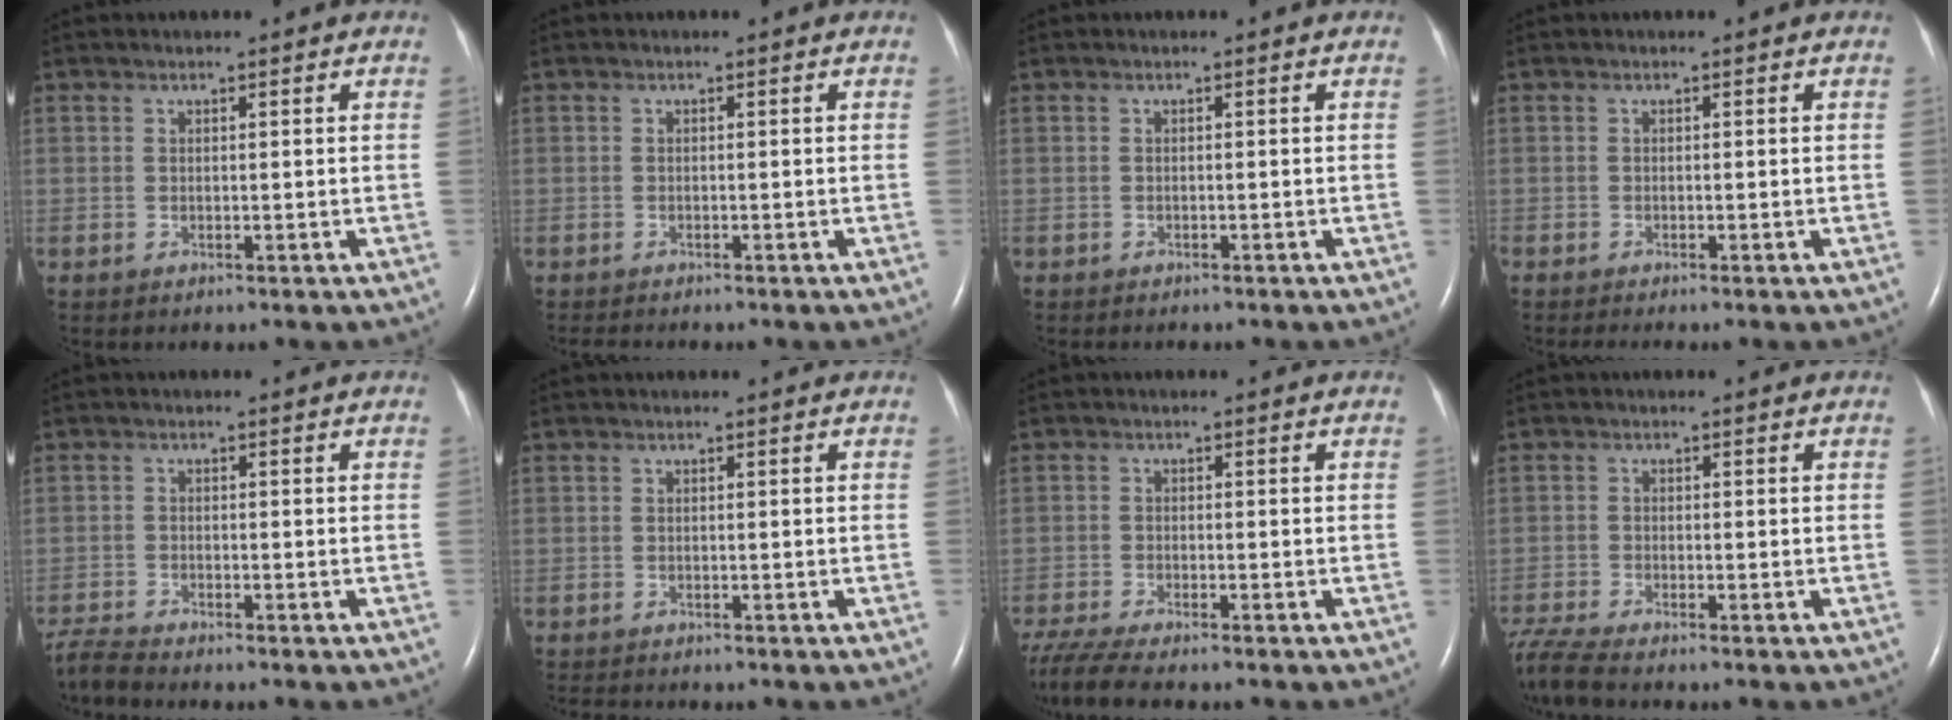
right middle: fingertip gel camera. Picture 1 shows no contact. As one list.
[{"total": 1.7, "force": [-1.6, 0.1, 0.5], "torque": [-0.010, -0.005, -0.023]}, {"total": 1.5, "force": [-1.3, 0.6, 0.5], "torque": [-0.015, -0.002, -0.014]}, {"total": 1.3, "force": [-1.1, -0.2, 0.6], "torque": [-0.013, -0.002, -0.020]}, {"total": 3.2, "force": [-3.1, -0.9, 0.2], "torque": [-0.015, -0.022, -0.062]}, {"total": 1.6, "force": [-1.6, 0.1, 0.4], "torque": [-0.008, -0.005, -0.023]}, {"total": 7.3, "force": [-6.4, 0.2, 3.5], "torque": [-0.072, -0.021, -0.114]}, {"total": 5.0, "force": [-4.6, -0.5, 2.0], "torque": [-0.052, -0.018, -0.090]}]